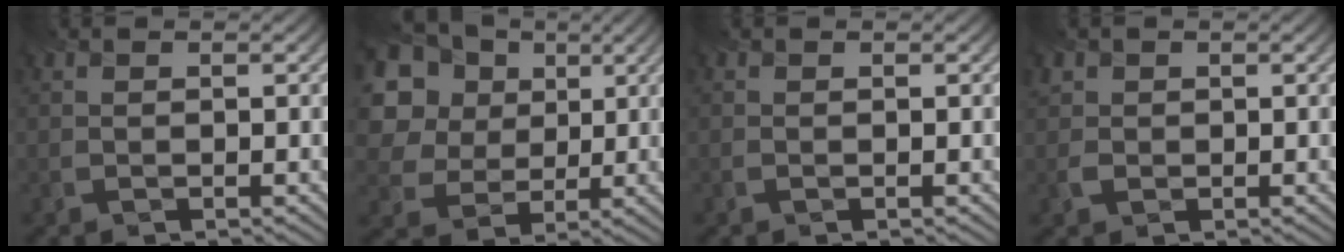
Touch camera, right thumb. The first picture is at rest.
{"total": 16.6, "force": [7.2, 12.8, 7.7], "torque": [-0.249, 0.039, 0.159]}
{"total": 0.0}
{"total": 1.8, "force": [0.2, 1.7, 0.3], "torque": [-0.010, -0.001, 0.003]}